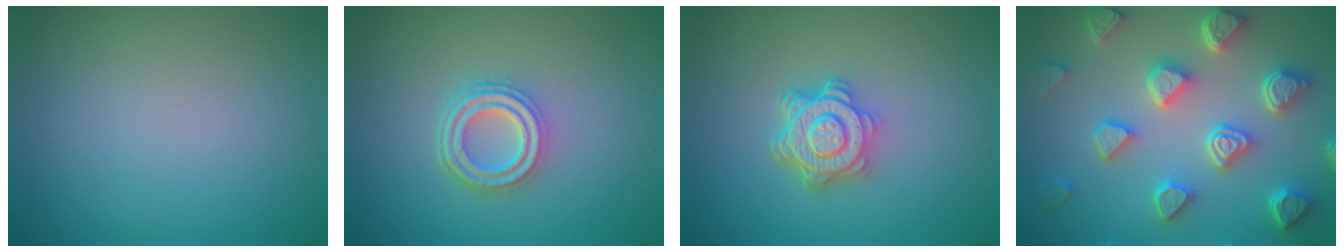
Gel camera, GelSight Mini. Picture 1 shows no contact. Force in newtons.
{"total": 4.0, "press": 3.1, "slide": 2.5}
{"total": 4.7, "press": 3.6, "slide": 2.9}
{"total": 7.2, "press": 5.8, "slide": 4.4}